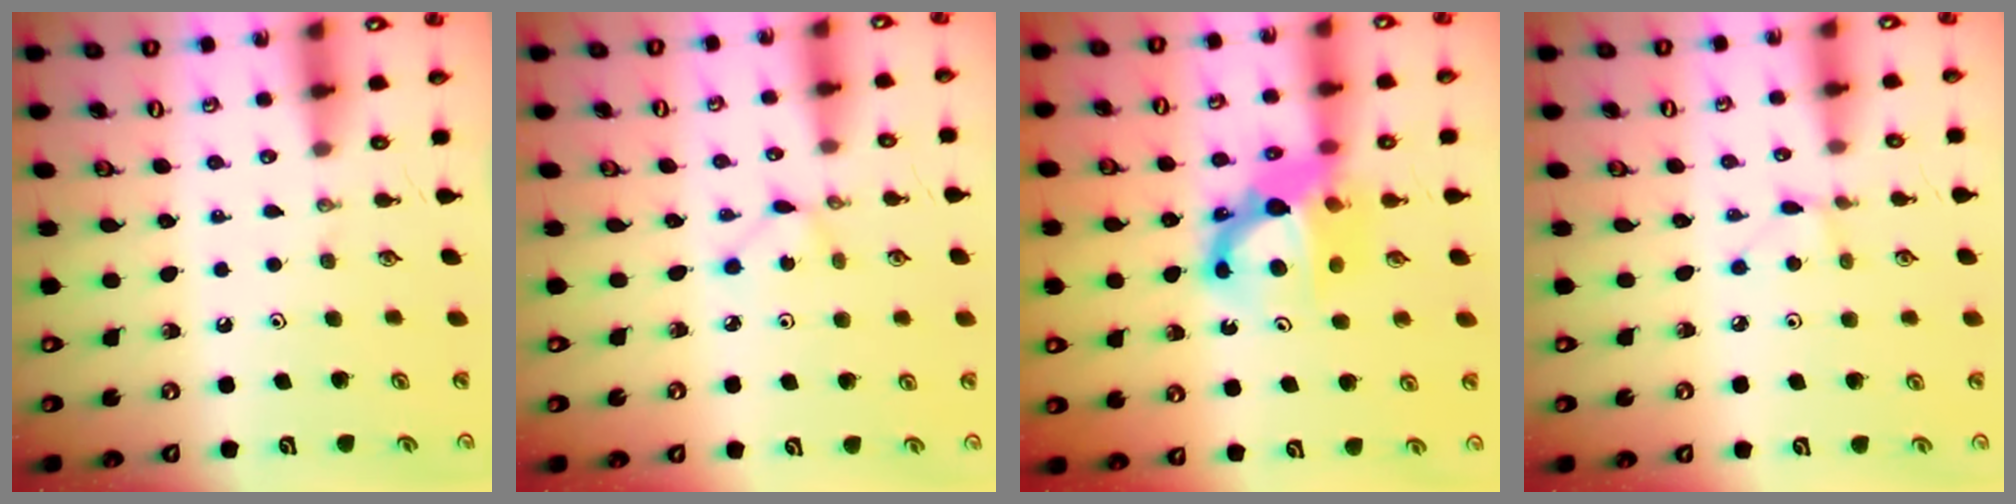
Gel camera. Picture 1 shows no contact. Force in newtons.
{"total": 1.7, "press": 1.6, "slide": 0.2}
{"total": 11.5, "press": 11.5, "slide": 1.4}
{"total": 2.6, "press": 2.6, "slide": 0.3}